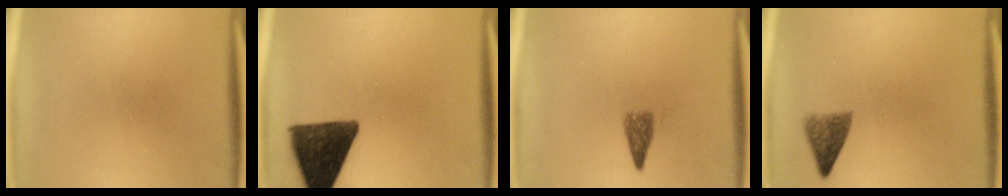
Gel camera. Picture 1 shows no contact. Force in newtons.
{"total": 13.0}
{"total": 2.3}
{"total": 3.5}